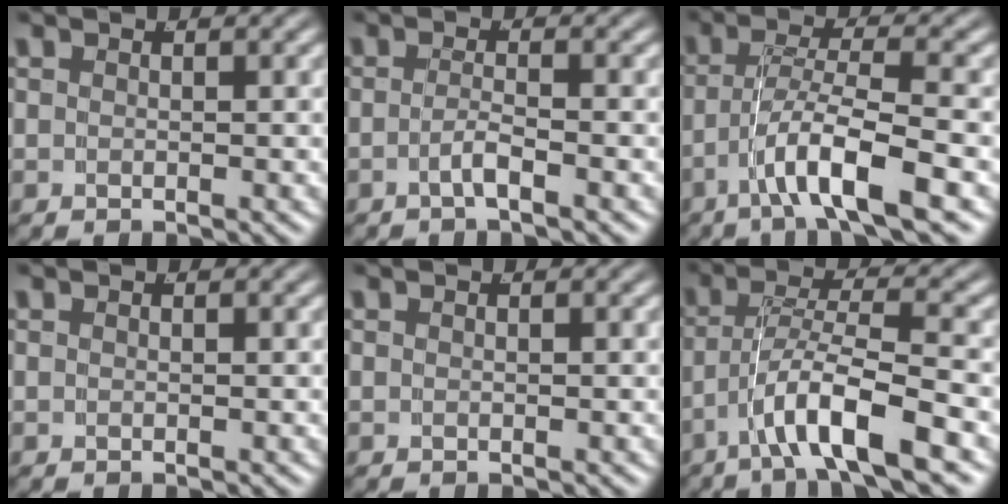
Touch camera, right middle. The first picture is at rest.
{"total": 1.9, "force": [-1.5, -0.5, 1.0], "torque": [-0.021, -0.007, -0.025]}
{"total": 5.4, "force": [-2.6, 0.6, 4.7], "torque": [-0.081, -0.005, -0.039]}
{"total": 0.0}
{"total": 0.0}
{"total": 5.2, "force": [-2.4, 0.8, 4.6], "torque": [-0.081, -0.005, -0.035]}